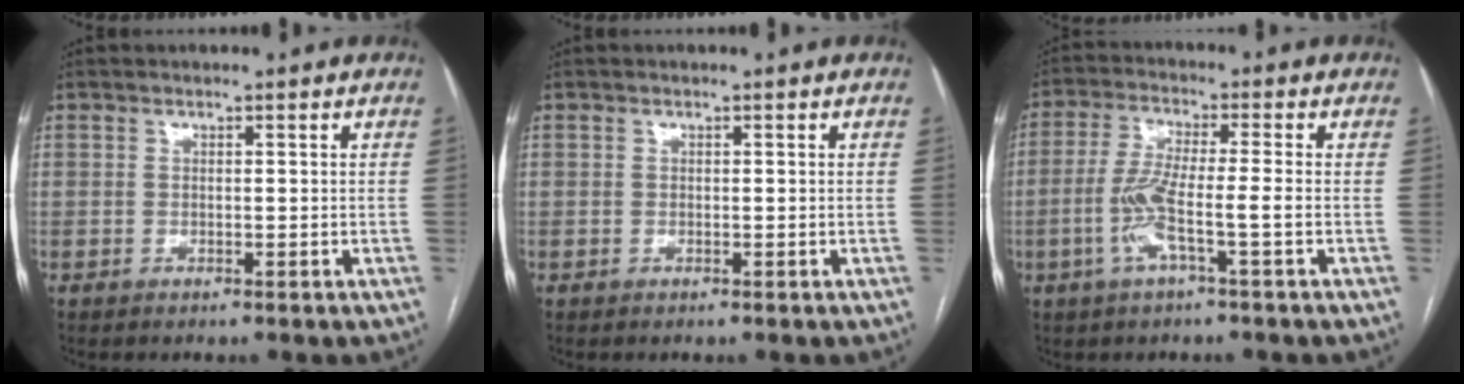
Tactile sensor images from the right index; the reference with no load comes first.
{"total": 0.0}
{"total": 7.1, "force": [-2.2, 0.0, 6.8], "torque": [-0.141, 0.005, -0.046]}